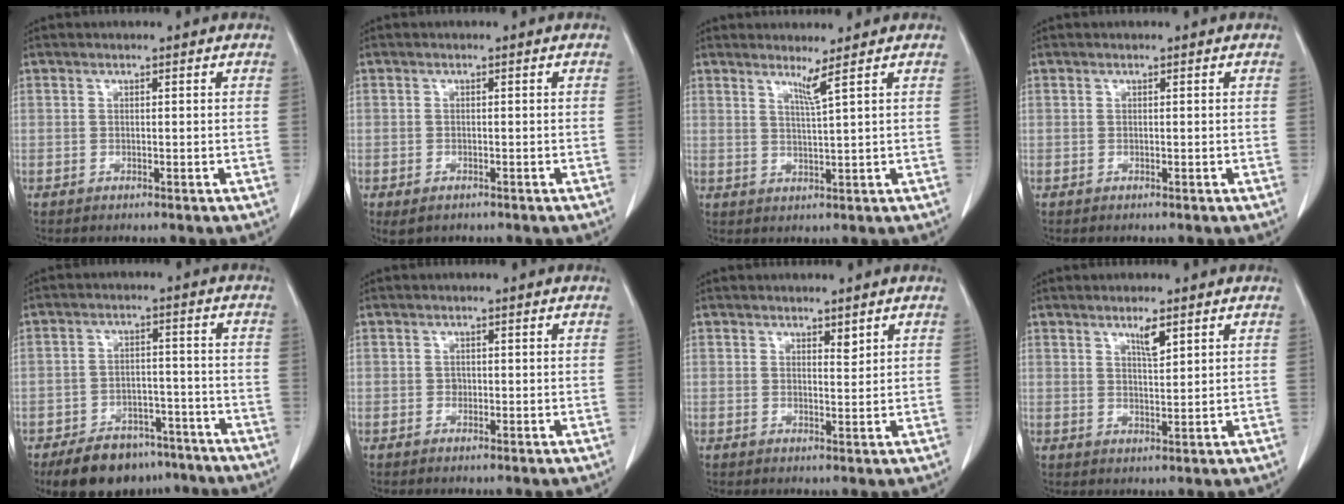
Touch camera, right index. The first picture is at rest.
{"total": 2.2, "force": [-1.4, 1.3, 1.2], "torque": [-0.025, -0.005, -0.014]}
{"total": 2.4, "force": [1.6, -1.2, 1.4], "torque": [-0.034, -0.021, 0.036]}
{"total": 0.0}
{"total": 12.3, "force": [-9.6, 6.2, 4.4], "torque": [-0.061, 0.012, -0.142]}
{"total": 0.6, "force": [-0.1, 0.6, 0.2], "torque": [0.002, 0.003, -0.002]}
{"total": 1.4, "force": [1.1, 0.4, 0.7], "torque": [-0.014, -0.009, 0.017]}
{"total": 3.0, "force": [1.9, 0.4, 2.3], "torque": [-0.044, -0.004, 0.034]}